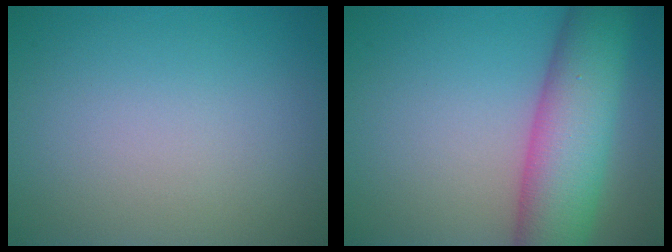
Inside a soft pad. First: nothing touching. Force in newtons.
{"total": 9.5, "press": 9.5, "slide": 0.4}